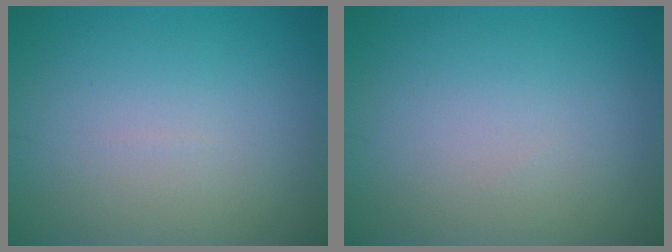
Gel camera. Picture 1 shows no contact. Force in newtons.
{"total": 0.0}